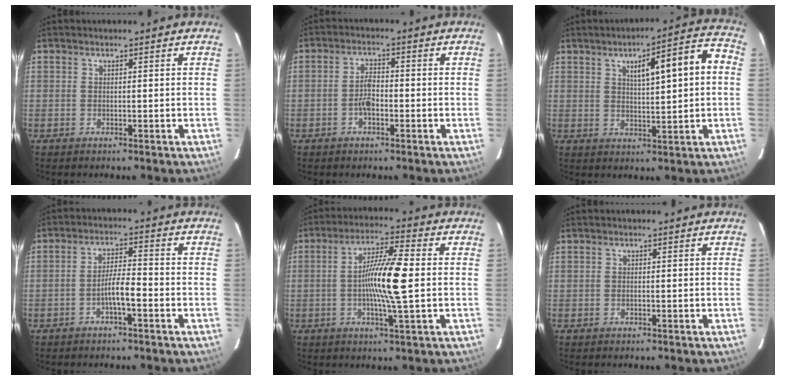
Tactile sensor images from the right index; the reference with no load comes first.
{"total": 3.4, "force": [-1.1, 1.4, 2.9], "torque": [-0.059, 0.006, -0.023]}
{"total": 10.6, "force": [2.2, 1.6, 10.2], "torque": [-0.143, 0.029, 0.033]}
{"total": 4.3, "force": [-1.9, 0.6, 3.8], "torque": [-0.068, 0.011, -0.033]}
{"total": 10.4, "force": [-0.4, 0.1, 10.4], "torque": [-0.190, 0.002, -0.015]}
{"total": 0.0}